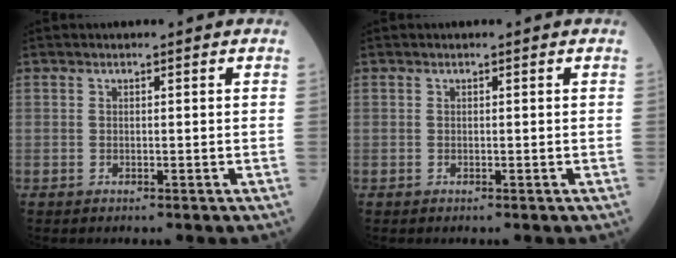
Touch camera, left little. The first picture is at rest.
{"total": 0.0}